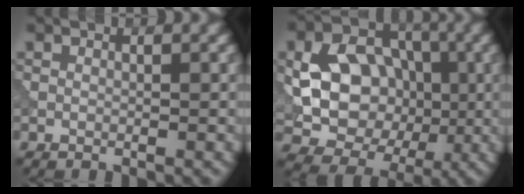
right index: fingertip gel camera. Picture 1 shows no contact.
{"total": 9.4, "force": [-0.4, 7.1, 6.1], "torque": [-0.110, -0.004, -0.004]}